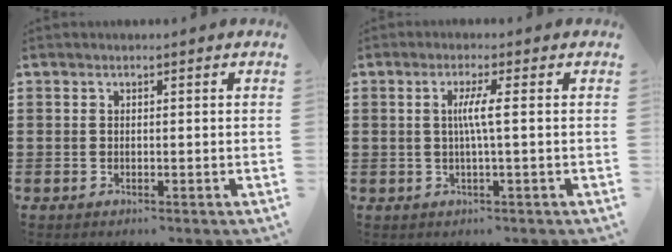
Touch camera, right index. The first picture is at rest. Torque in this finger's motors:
{"motor_torque": [0.97, -0.05, 0.44, 0.17]}